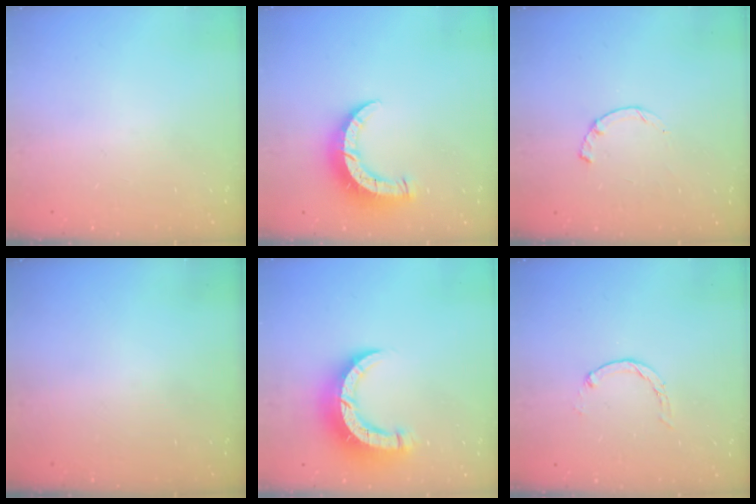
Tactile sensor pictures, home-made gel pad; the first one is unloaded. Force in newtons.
{"total": 7.8, "press": 7.8, "slide": 0.6}
{"total": 2.3, "press": 2.3, "slide": 0.4}
{"total": 0.0}
{"total": 10.6, "press": 10.5, "slide": 1.1}
{"total": 0.7, "press": 0.7, "slide": 0.2}